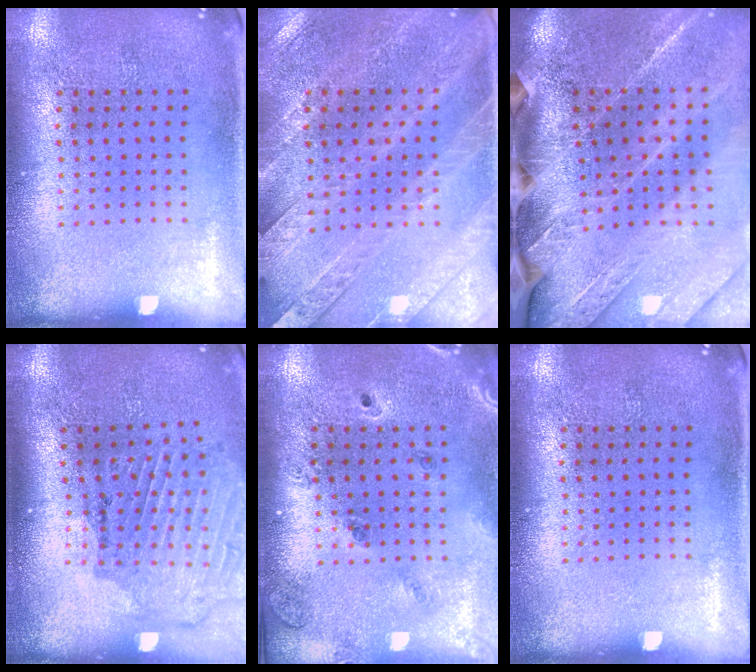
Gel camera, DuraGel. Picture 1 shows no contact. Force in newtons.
{"total": 3.0, "press": 2.7, "slide": 1.4}
{"total": 3.9, "press": 3.4, "slide": 2.0}
{"total": 1.9, "press": 1.8, "slide": 0.3}
{"total": 1.4, "press": 1.4, "slide": 0.3}
{"total": 0.0}